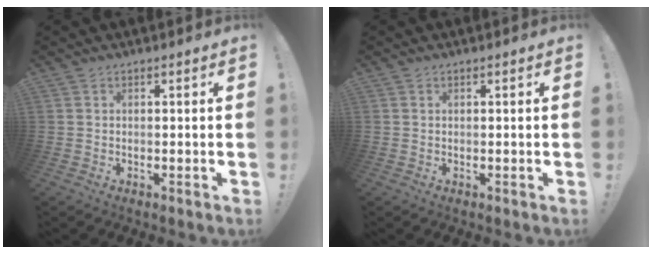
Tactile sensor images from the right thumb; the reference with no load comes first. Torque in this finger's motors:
{"motor_torque": [0.02, -0.09, -0.07, 0.13, 0.08]}